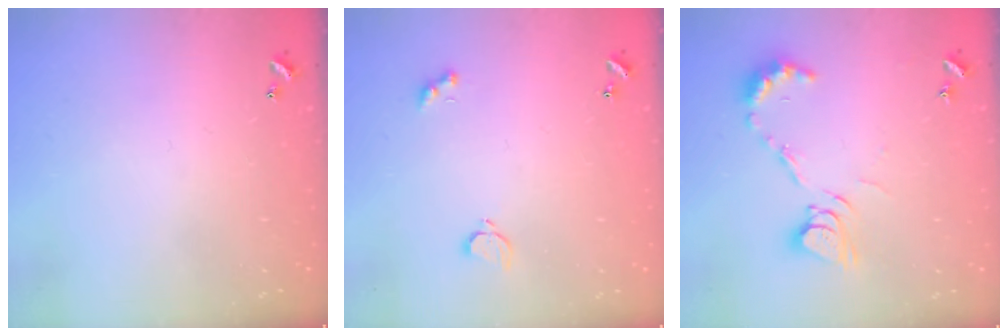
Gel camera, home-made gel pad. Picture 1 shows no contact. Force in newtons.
{"total": 2.1, "press": 2.1, "slide": 0.5}
{"total": 9.3, "press": 9.3, "slide": 0.3}